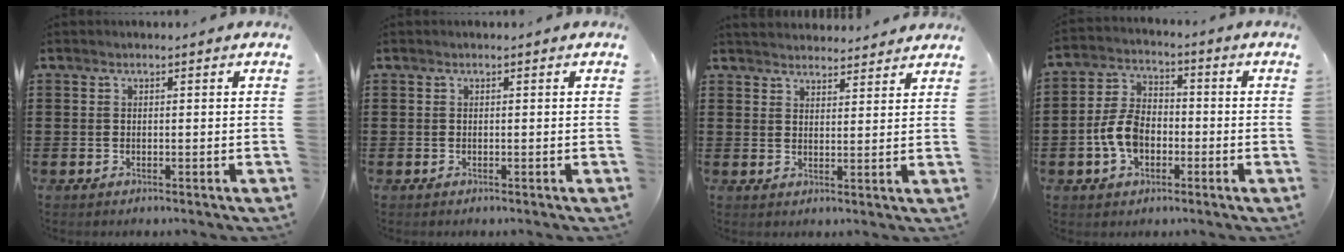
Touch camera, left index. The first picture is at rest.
{"total": 0.0}
{"total": 3.1, "force": [3.1, 0.3, -0.1], "torque": [-0.007, -0.010, 0.058]}
{"total": 7.5, "force": [-2.1, 4.9, 5.3], "torque": [-0.127, 0.007, -0.044]}